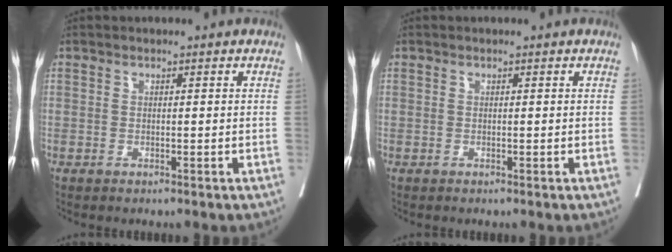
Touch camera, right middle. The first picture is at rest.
{"total": 0.0}